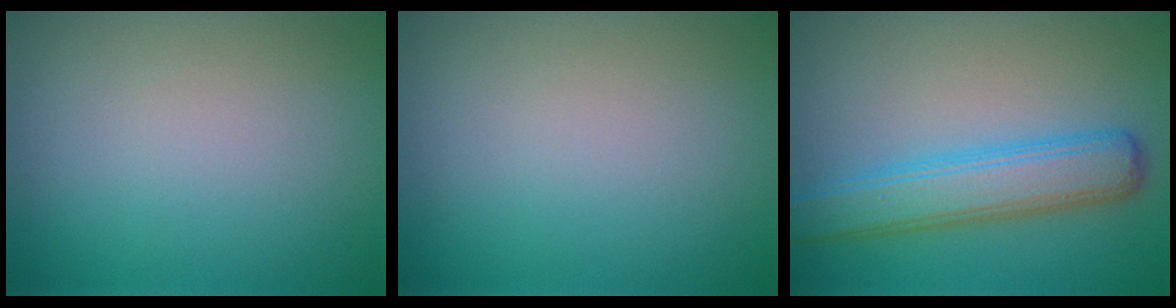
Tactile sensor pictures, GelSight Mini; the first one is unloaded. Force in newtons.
{"total": 0.0}
{"total": 5.1, "press": 5.1, "slide": 0.1}